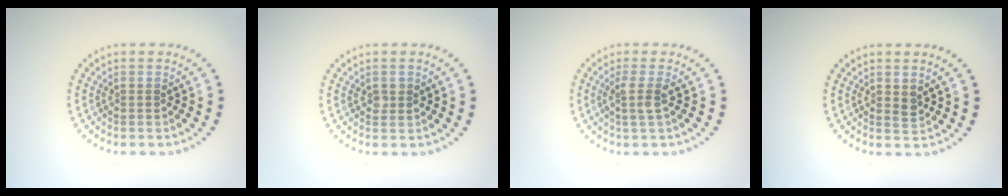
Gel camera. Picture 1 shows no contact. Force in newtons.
{"total": 1.0, "press": 1.0, "slide": 0.1}
{"total": 1.8, "press": 1.4, "slide": 1.2}
{"total": 1.0, "press": 1.0, "slide": 0.3}